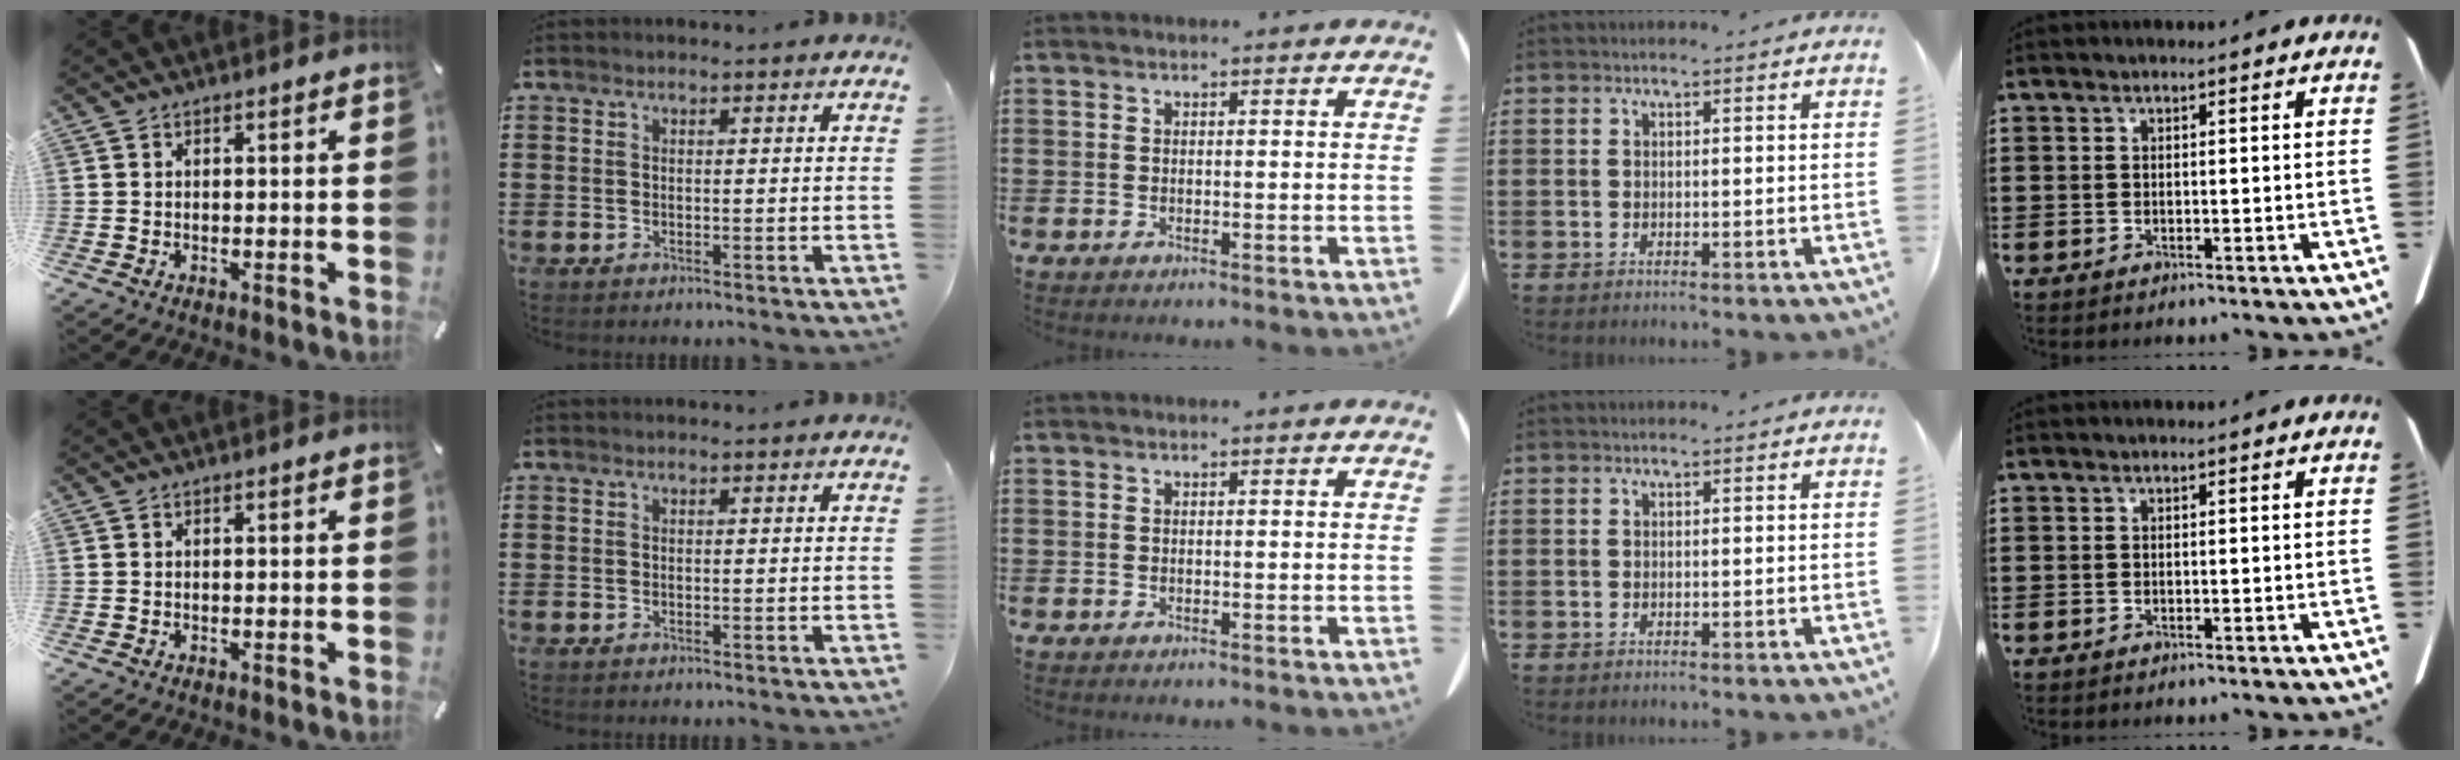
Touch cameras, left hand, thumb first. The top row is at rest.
{}